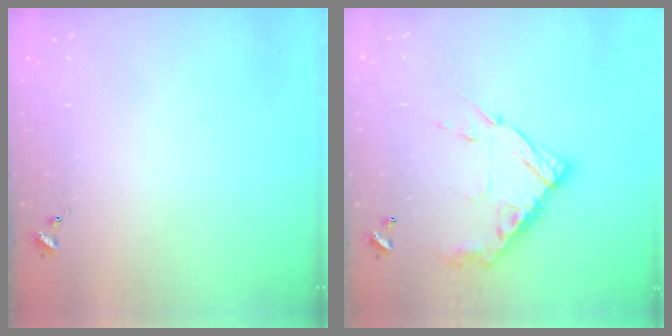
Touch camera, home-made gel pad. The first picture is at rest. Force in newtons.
{"total": 14.5, "press": 14.4, "slide": 1.3}